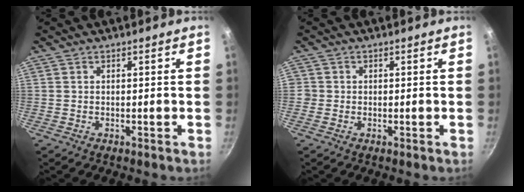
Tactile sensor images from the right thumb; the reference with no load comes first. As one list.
[{"total": 1.3, "force": [-0.2, 1.3, 0.2], "torque": [0.002, 0.005, -0.006]}]